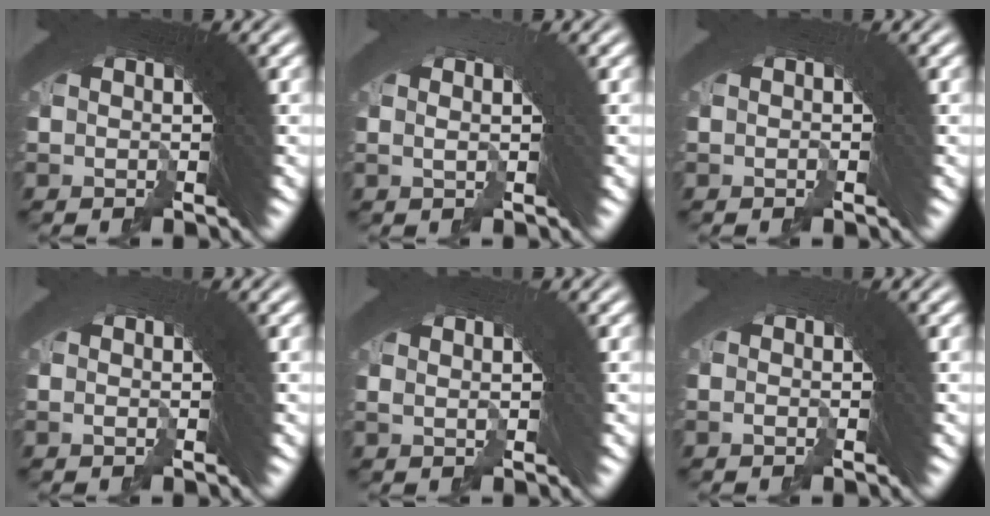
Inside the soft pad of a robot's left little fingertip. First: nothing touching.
{"total": 0.9, "force": [-0.2, -0.7, 0.5], "torque": [0.009, 0.013, -0.004]}
{"total": 0.9, "force": [-0.9, 0.2, -0.2], "torque": [0.006, 0.006, -0.018]}
{"total": 1.0, "force": [-1.0, -0.1, -0.2], "torque": [0.010, 0.008, -0.022]}
{"total": 0.9, "force": [0.5, -0.5, 0.6], "torque": [0.010, 0.016, 0.011]}
{"total": 1.5, "force": [-1.3, -0.4, -0.5], "torque": [0.020, 0.009, -0.030]}